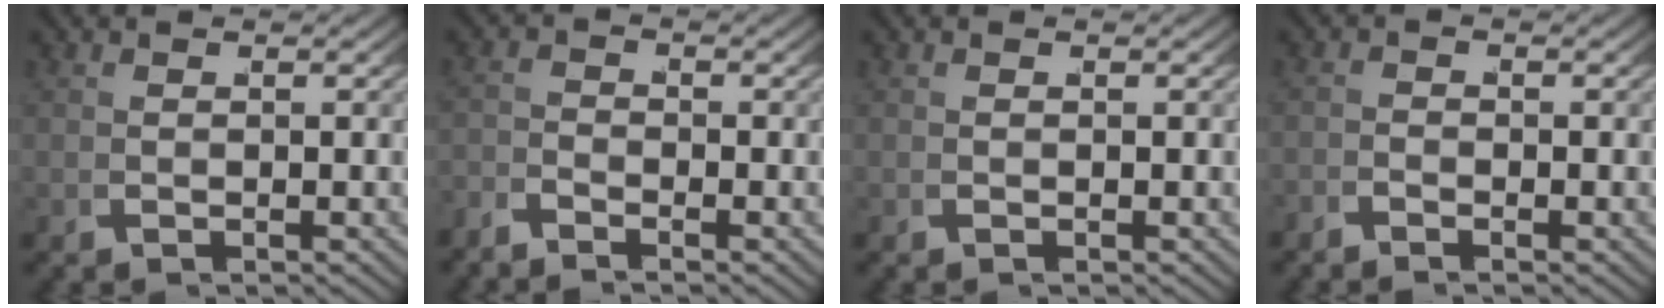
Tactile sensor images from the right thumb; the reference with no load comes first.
{"total": 1.7, "force": [-1.7, 0.0, -0.1], "torque": [0.017, 0.000, -0.042]}
{"total": 0.0}
{"total": 1.0, "force": [-1.0, -0.1, -0.2], "torque": [0.016, 0.001, -0.027]}